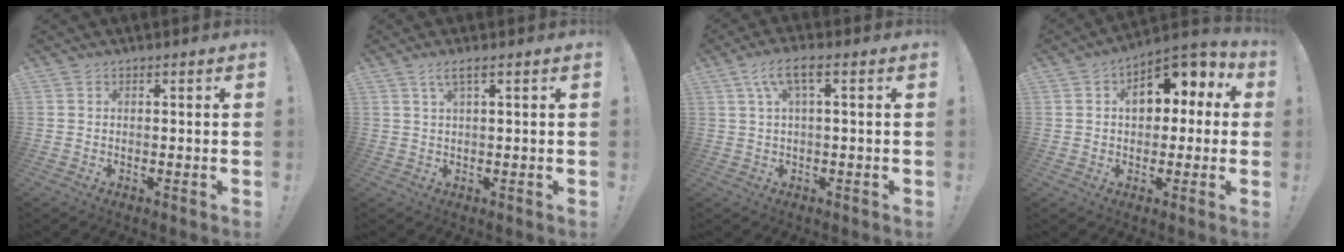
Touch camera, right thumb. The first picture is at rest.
{"total": 3.1, "force": [1.4, 0.1, 2.7], "torque": [-0.051, -0.001, 0.022]}
{"total": 6.5, "force": [1.7, 1.5, 6.1], "torque": [-0.118, 0.005, 0.031]}
{"total": 10.8, "force": [3.5, 7.4, 7.1], "torque": [-0.088, -0.013, 0.063]}